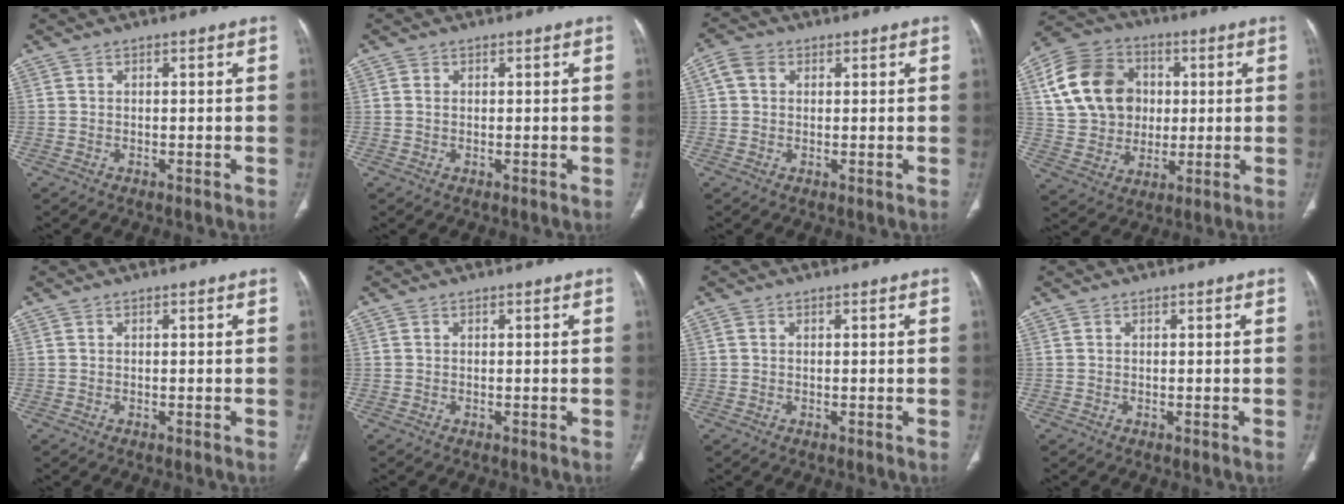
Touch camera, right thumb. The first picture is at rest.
{"total": 0.8, "force": [0.1, 0.6, 0.5], "torque": [-0.010, 0.001, 0.003]}
{"total": 3.7, "force": [1.0, 3.0, 2.0], "torque": [-0.035, 0.011, 0.019]}
{"total": 17.5, "force": [3.6, 14.2, 9.5], "torque": [-0.153, 0.014, 0.068]}
{"total": 0.0}
{"total": 0.0}
{"total": 0.6, "force": [0.2, 0.4, 0.4], "torque": [-0.009, 0.002, 0.004]}
{"total": 0.0}